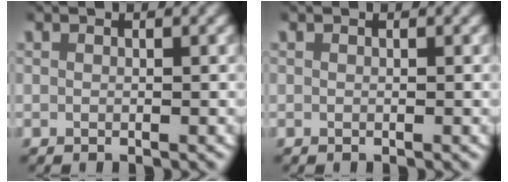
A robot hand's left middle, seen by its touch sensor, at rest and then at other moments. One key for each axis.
{"total": 0.0}